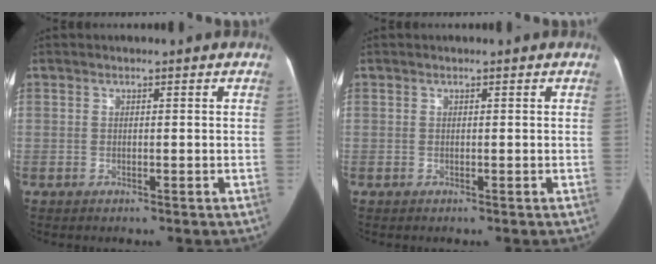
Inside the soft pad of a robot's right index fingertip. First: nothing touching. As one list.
[{"total": 0.0}]